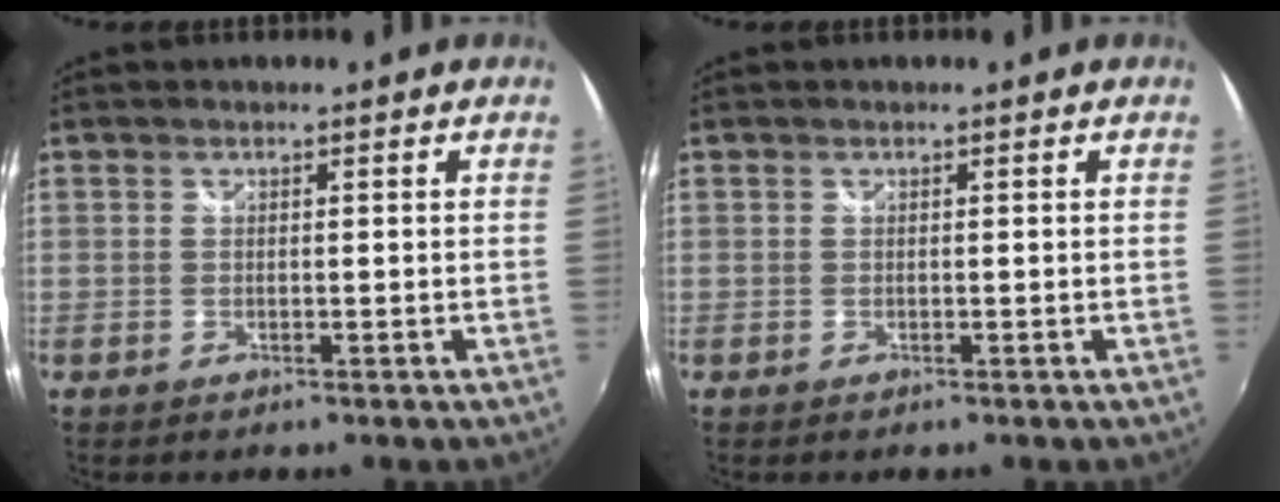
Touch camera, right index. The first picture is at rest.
{"total": 0.0}